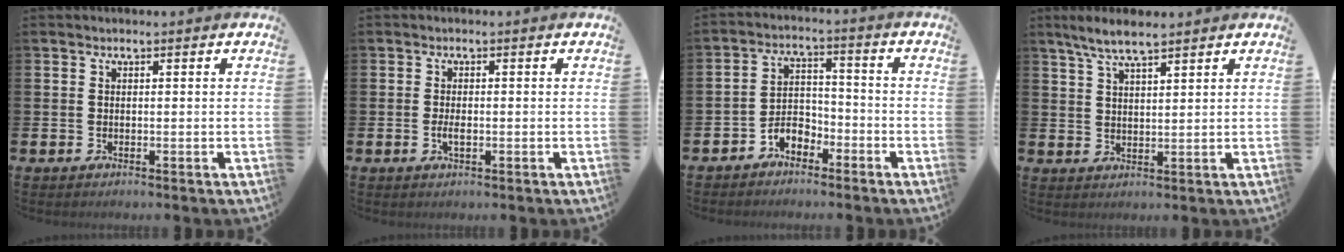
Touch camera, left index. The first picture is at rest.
{"total": 1.7, "force": [-0.3, 0.7, 1.5], "torque": [-0.029, 0.001, -0.006]}
{"total": 4.0, "force": [-3.1, 2.0, 1.4], "torque": [-0.028, 0.010, -0.064]}
{"total": 5.7, "force": [4.9, 1.0, 2.7], "torque": [-0.059, -0.012, 0.087]}